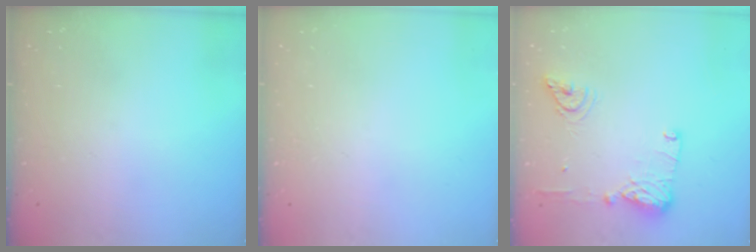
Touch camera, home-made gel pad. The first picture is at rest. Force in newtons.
{"total": 0.0}
{"total": 12.7, "press": 12.4, "slide": 2.7}